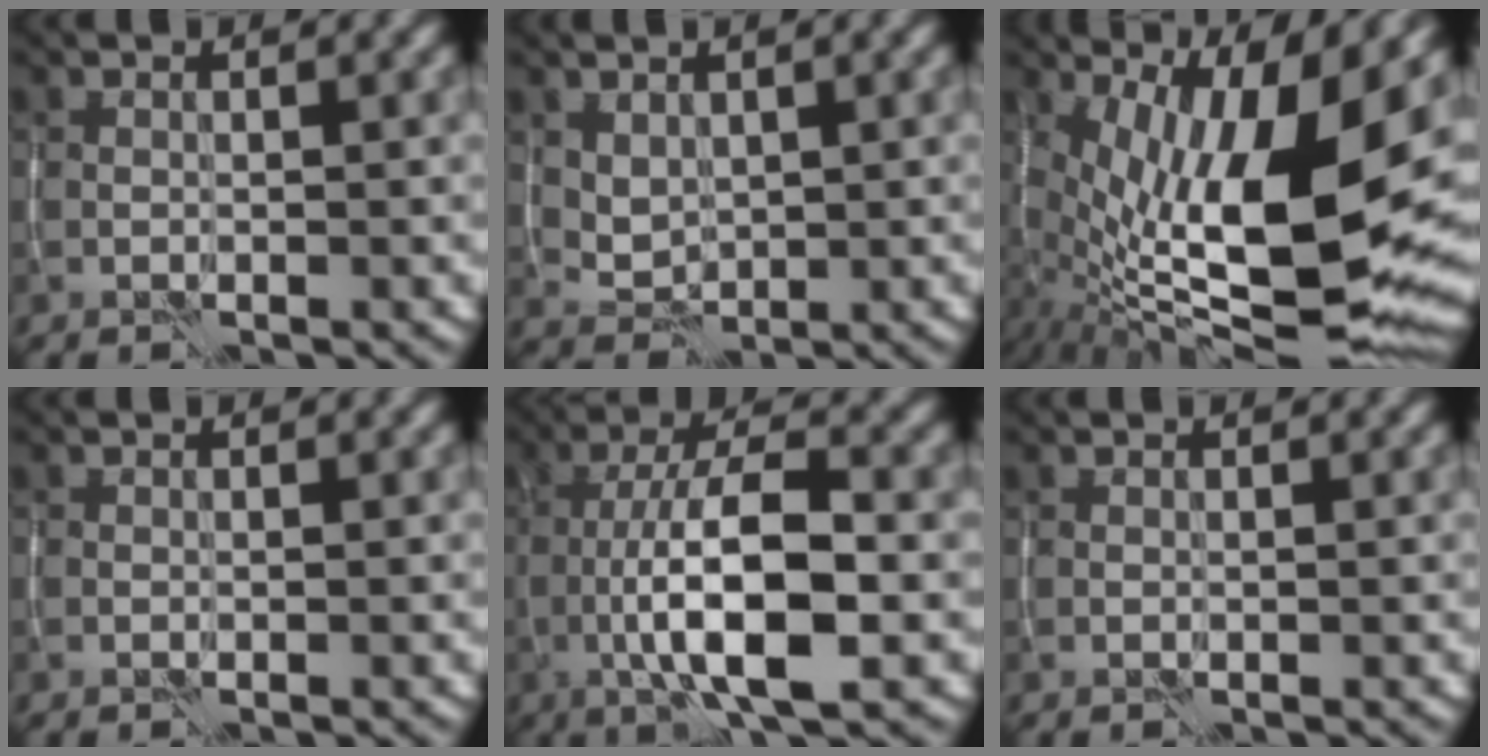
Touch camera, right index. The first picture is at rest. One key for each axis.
{"total": 1.9, "fx": 0.8, "fy": 1.4, "fz": 1.0, "tx": -0.022, "ty": -0.006, "tz": 0.022}
{"total": 16.7, "fx": 0.9, "fy": 6.8, "fz": 15.2, "tx": -0.257, "ty": -0.008, "tz": 0.027}
{"total": 0.0}
{"total": 9.0, "fx": -2.2, "fy": 2.6, "fz": 8.3, "tx": -0.143, "ty": 0.010, "tz": -0.044}
{"total": 0.0}